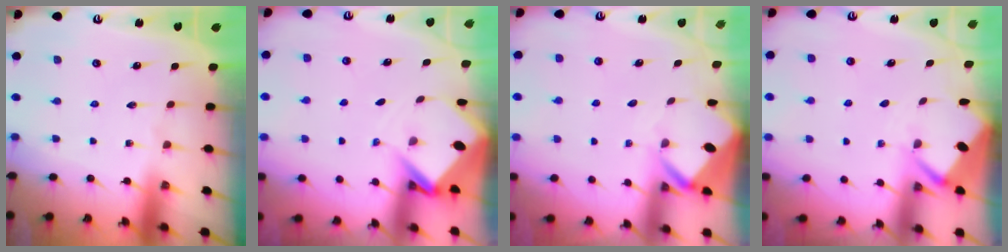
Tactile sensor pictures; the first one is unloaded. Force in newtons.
{"total": 3.6, "press": 3.6, "slide": 0.3}
{"total": 3.7, "press": 3.6, "slide": 0.3}
{"total": 2.8, "press": 2.8, "slide": 0.2}